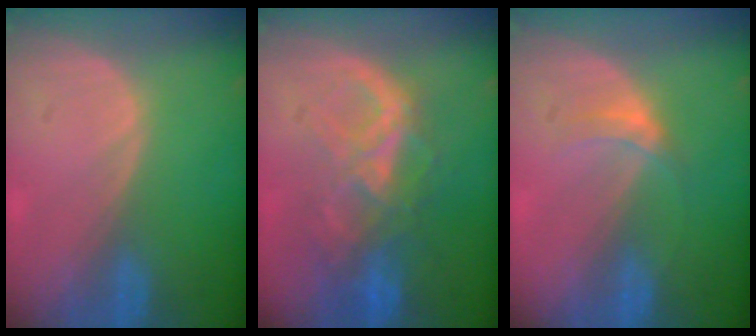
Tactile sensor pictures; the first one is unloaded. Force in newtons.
{"total": 8.8, "press": 7.6, "slide": 4.5}
{"total": 2.9, "press": 2.5, "slide": 1.5}